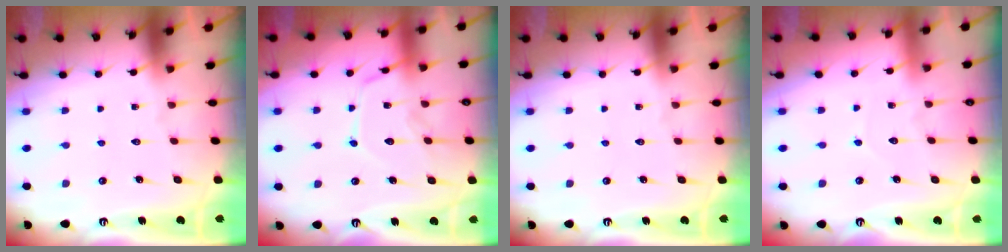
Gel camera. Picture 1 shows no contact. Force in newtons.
{"total": 12.9, "press": 12.9, "slide": 1.0}
{"total": 0.0}
{"total": 3.9, "press": 3.9, "slide": 0.3}